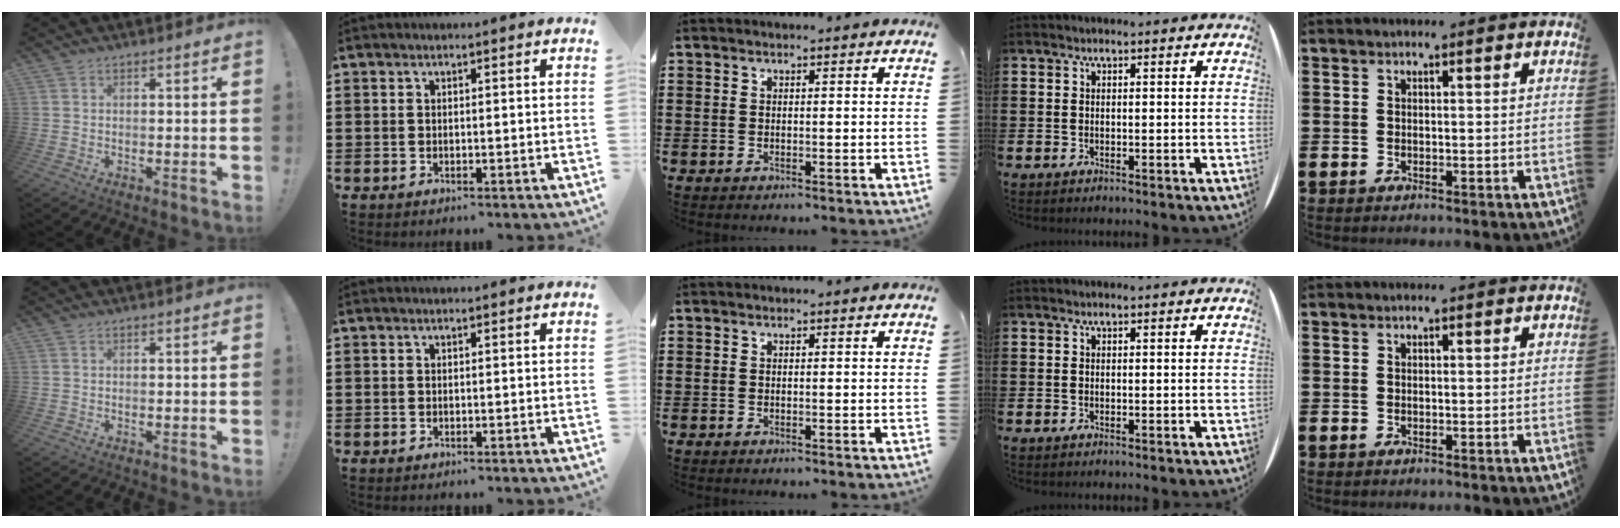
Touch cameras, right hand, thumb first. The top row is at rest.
{}